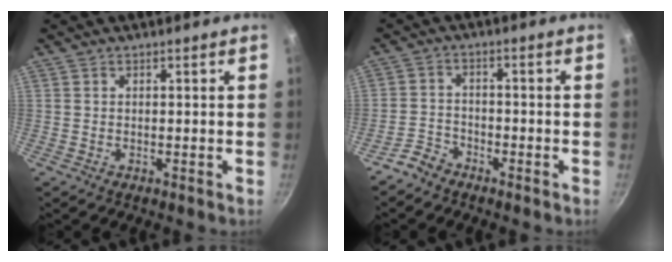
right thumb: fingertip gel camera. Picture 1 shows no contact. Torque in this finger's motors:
{"motor_torque": [0.83, -0.53, 0.63, -0.02, -0.04]}